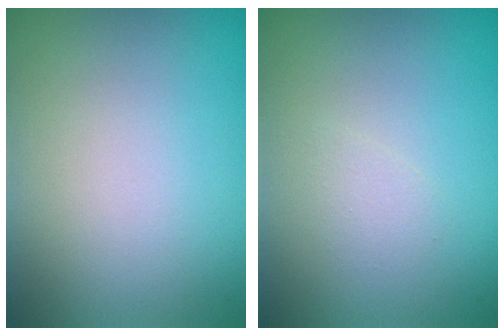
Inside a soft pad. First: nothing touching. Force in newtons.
{"total": 0.8, "press": 0.8, "slide": 0.0}